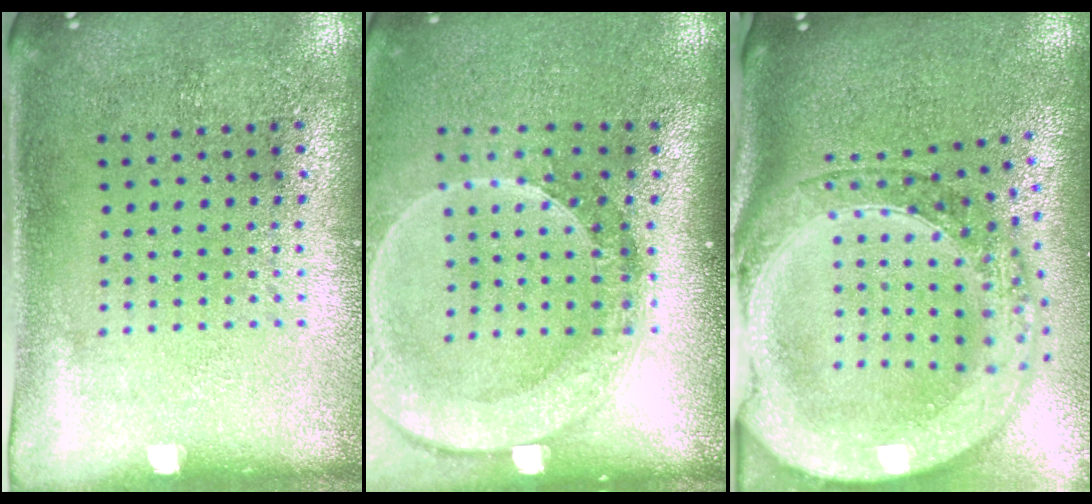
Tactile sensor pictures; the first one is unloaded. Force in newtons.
{"total": 2.5, "press": 1.9, "slide": 1.6}
{"total": 3.8, "press": 3.0, "slide": 2.4}